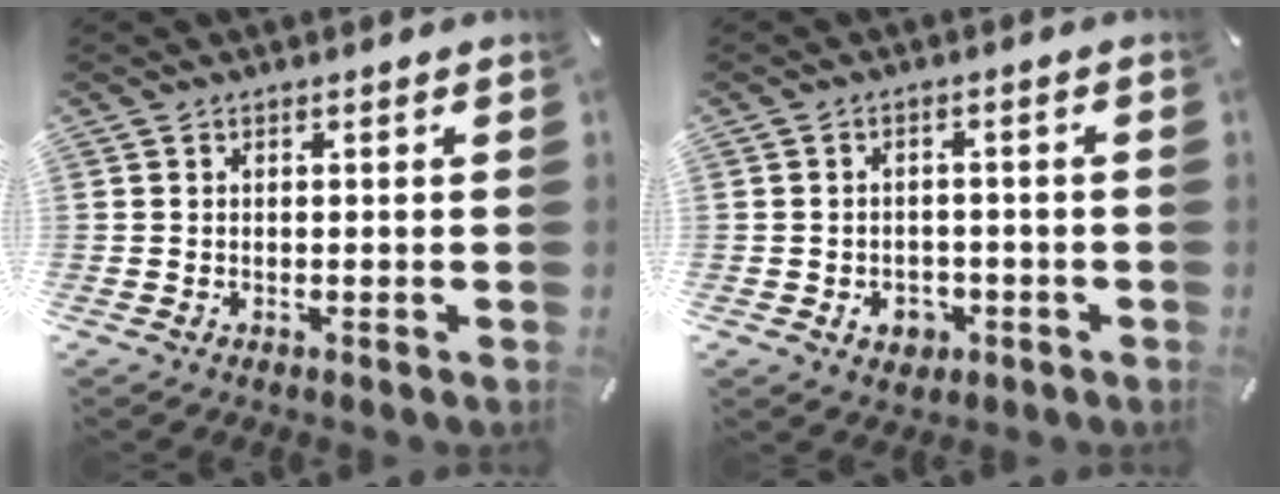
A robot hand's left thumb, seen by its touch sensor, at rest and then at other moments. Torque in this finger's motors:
{"motor_torque": [0.00, 0.03, 0.04, 0.00, 0.01]}